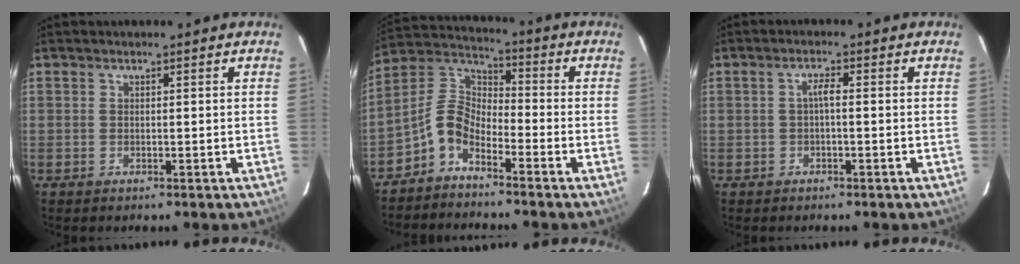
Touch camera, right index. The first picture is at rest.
{"total": 7.0, "force": [-4.5, 3.3, 4.1], "torque": [-0.092, 0.027, -0.103]}
{"total": 1.7, "force": [-0.3, 0.3, 1.7], "torque": [-0.033, 0.008, -0.006]}